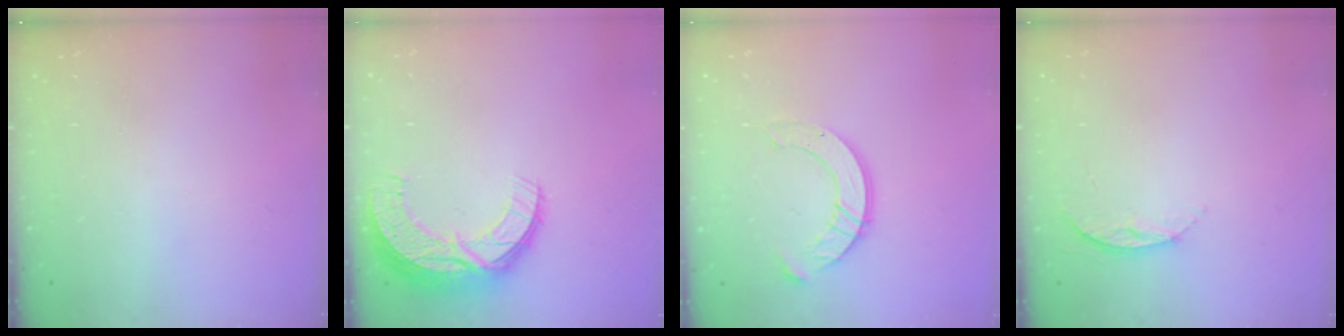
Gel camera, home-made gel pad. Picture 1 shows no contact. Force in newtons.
{"total": 12.5, "press": 12.5, "slide": 0.7}
{"total": 10.5, "press": 10.5, "slide": 0.9}
{"total": 5.8, "press": 5.8, "slide": 0.6}